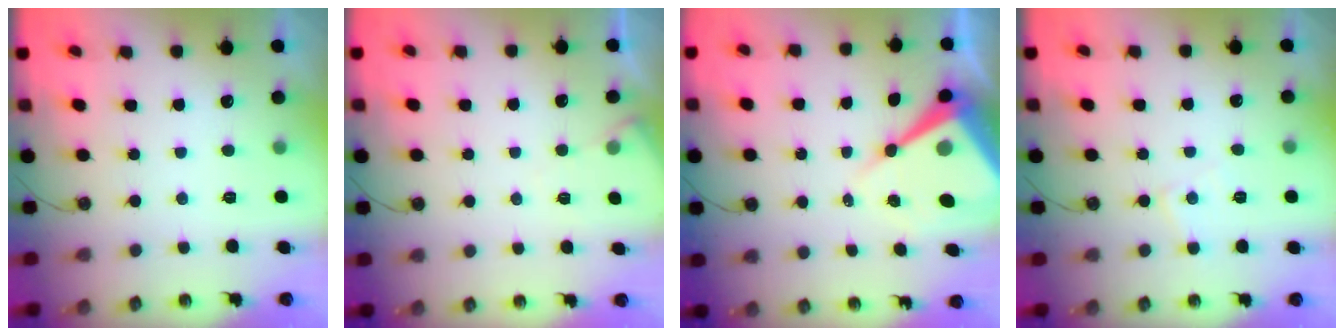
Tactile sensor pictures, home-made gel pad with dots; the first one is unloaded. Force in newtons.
{"total": 4.3, "press": 4.3, "slide": 0.7}
{"total": 12.1, "press": 12.1, "slide": 1.1}
{"total": 5.4, "press": 5.4, "slide": 0.8}